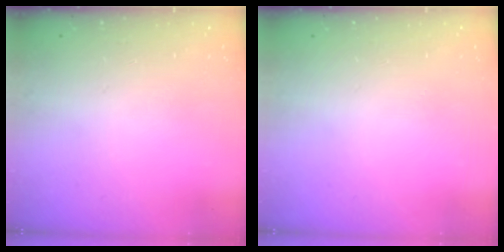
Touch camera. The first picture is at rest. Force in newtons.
{"total": 0.0}